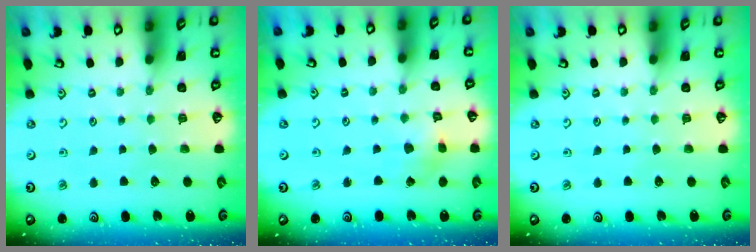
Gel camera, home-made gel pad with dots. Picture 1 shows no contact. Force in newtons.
{"total": 2.7, "press": 2.7, "slide": 0.2}
{"total": 0.0}